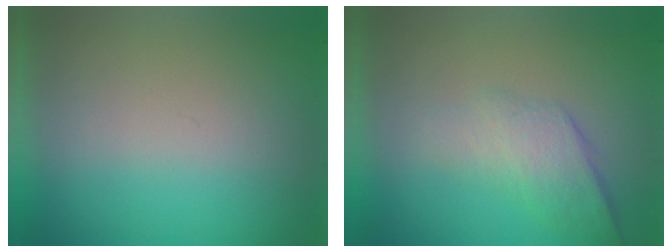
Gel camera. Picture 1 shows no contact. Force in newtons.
{"total": 2.3}